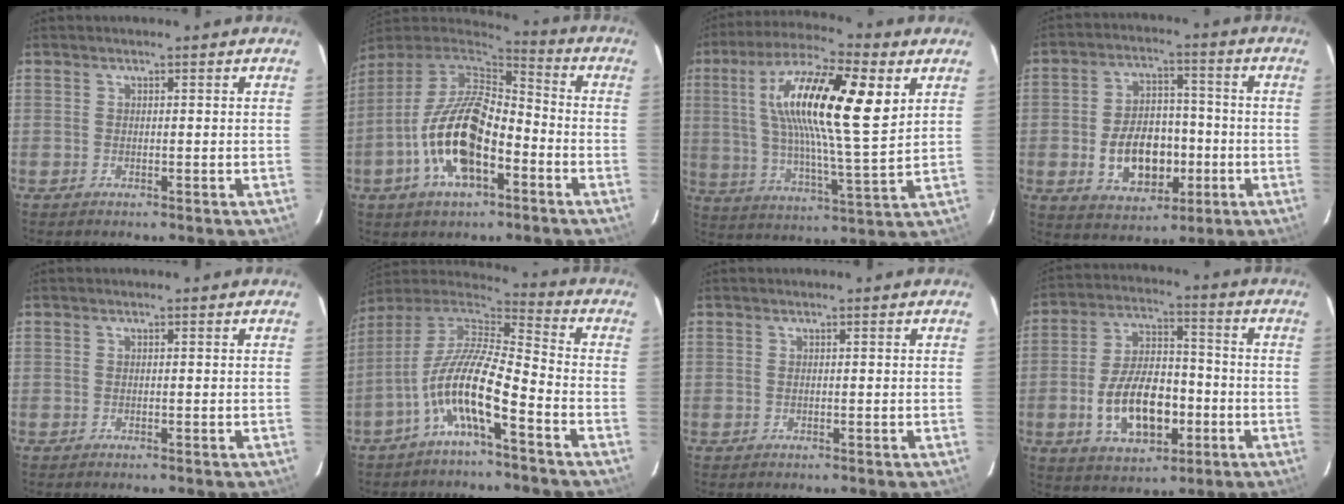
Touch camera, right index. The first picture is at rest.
{"total": 17.8, "force": [-6.4, 8.2, 14.5], "torque": [-0.299, -0.008, -0.123]}
{"total": 21.5, "force": [7.4, 4.9, 19.6], "torque": [-0.346, 0.020, 0.120]}
{"total": 12.5, "force": [-3.2, 8.3, 8.8], "torque": [-0.176, 0.014, -0.033]}
{"total": 0.0}
{"total": 13.5, "force": [-6.2, 2.9, 11.6], "torque": [-0.223, -0.001, -0.122]}
{"total": 0.0}
{"total": 14.2, "force": [-4.2, 7.7, 11.2], "torque": [-0.222, 0.010, -0.057]}